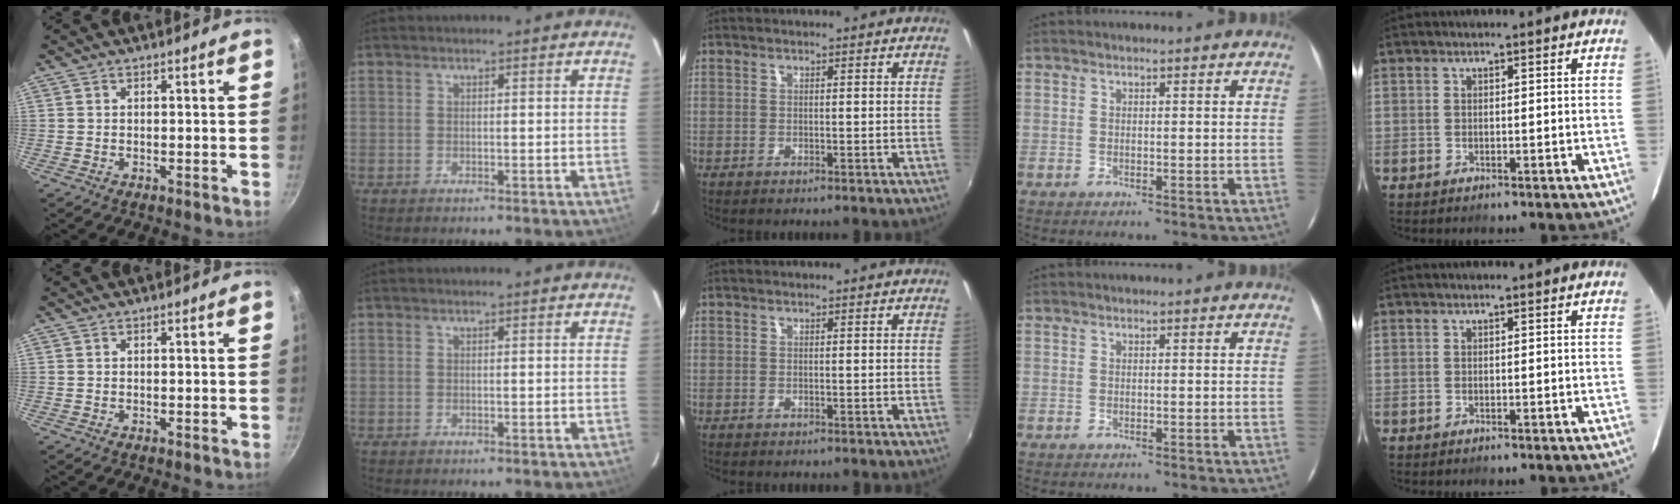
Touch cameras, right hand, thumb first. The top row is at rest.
{}